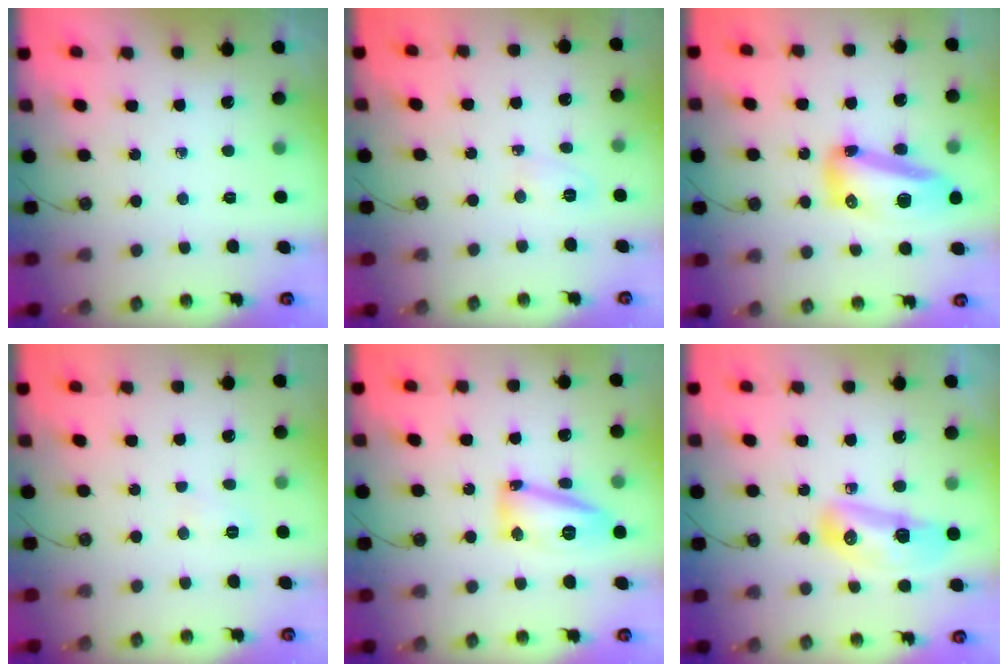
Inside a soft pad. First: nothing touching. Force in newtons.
{"total": 5.4, "press": 3.0, "slide": 4.4}
{"total": 15.0, "press": 14.9, "slide": 1.3}
{"total": 18.9, "press": 5.9, "slide": 17.9}
{"total": 14.1, "press": 14.1, "slide": 1.1}
{"total": 17.9, "press": 14.0, "slide": 11.1}